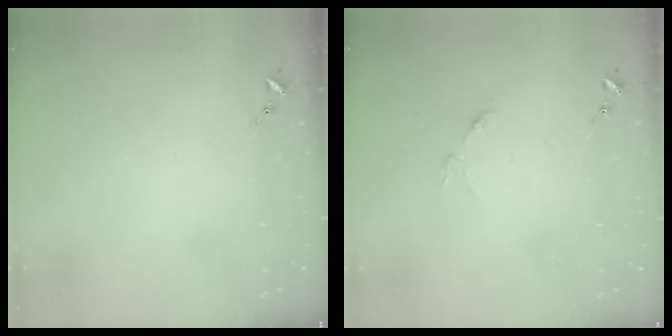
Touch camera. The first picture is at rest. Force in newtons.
{"total": 3.7, "press": 3.7, "slide": 0.3}